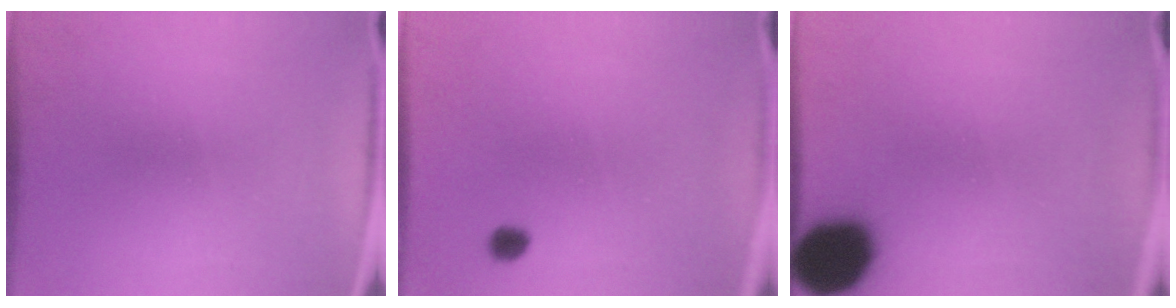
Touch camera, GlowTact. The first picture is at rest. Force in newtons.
{"total": 1.9}
{"total": 16.3}